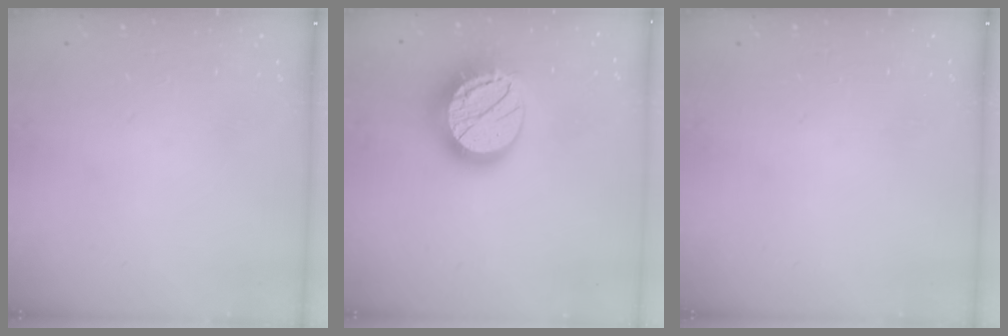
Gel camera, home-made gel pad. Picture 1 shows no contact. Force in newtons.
{"total": 19.3, "press": 19.2, "slide": 1.1}
{"total": 0.0}